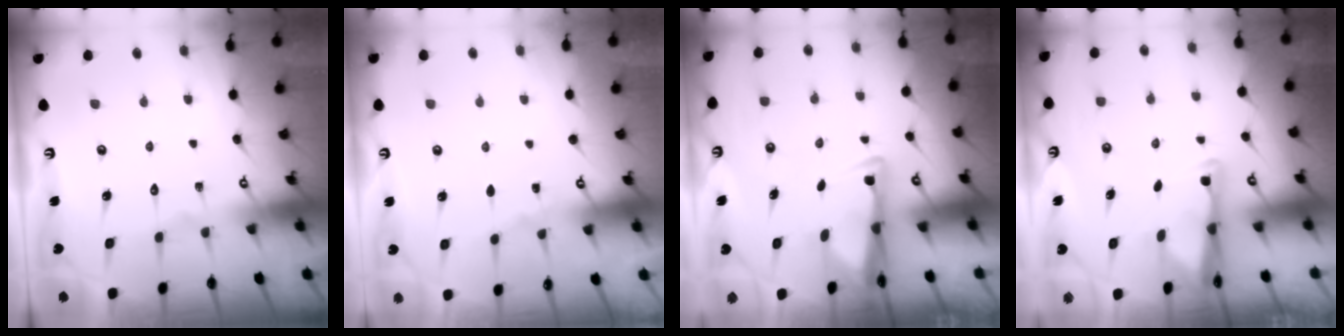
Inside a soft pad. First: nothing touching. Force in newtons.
{"total": 2.6, "press": 2.6, "slide": 0.3}
{"total": 3.1, "press": 2.9, "slide": 0.9}
{"total": 2.9, "press": 2.9, "slide": 0.4}